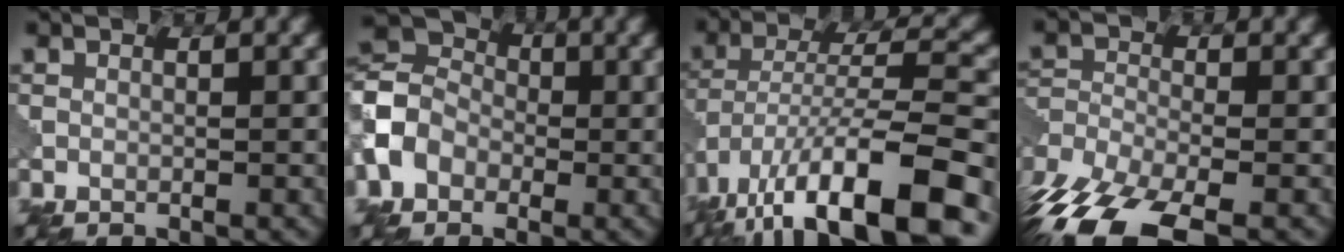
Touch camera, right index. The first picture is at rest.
{"total": 4.5, "force": [-1.8, 3.8, 1.6], "torque": [-0.043, 0.013, -0.053]}
{"total": 13.6, "force": [-8.9, 3.9, 9.6], "torque": [-0.181, 0.008, -0.148]}
{"total": 10.6, "force": [-8.5, 3.1, 5.5], "torque": [-0.125, -0.033, -0.150]}